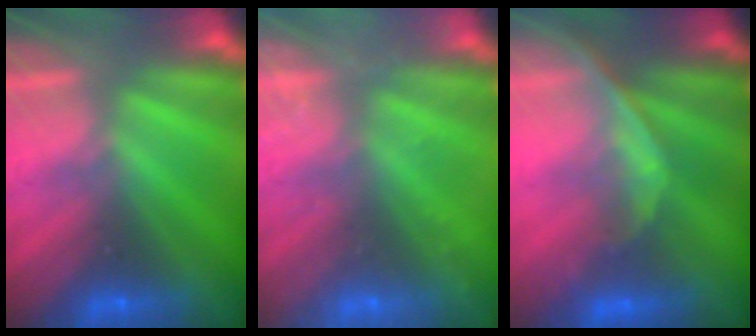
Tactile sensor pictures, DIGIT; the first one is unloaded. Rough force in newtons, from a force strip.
{"total": 2.6}
{"total": 1.1}